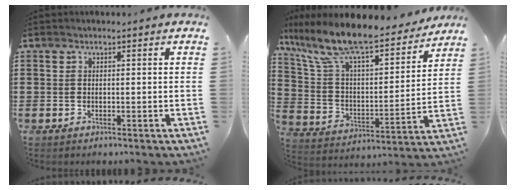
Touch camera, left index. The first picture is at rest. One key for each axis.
{"total": 11.5, "fx": 10.0, "fy": 1.1, "fz": 5.6, "tx": -0.148, "ty": -0.069, "tz": 0.172}